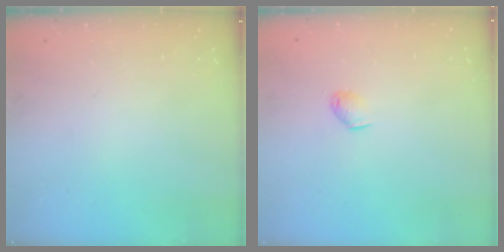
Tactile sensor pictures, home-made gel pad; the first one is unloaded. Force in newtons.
{"total": 3.4, "press": 3.3, "slide": 0.7}